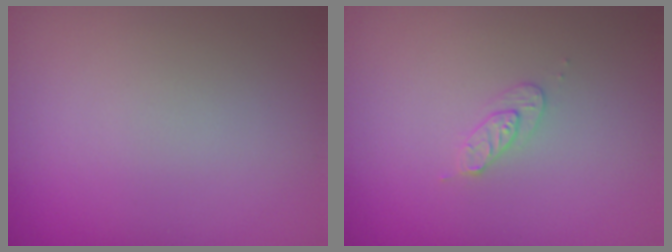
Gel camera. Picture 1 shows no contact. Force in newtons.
{"total": 1.4, "press": 1.4, "slide": 0.2}